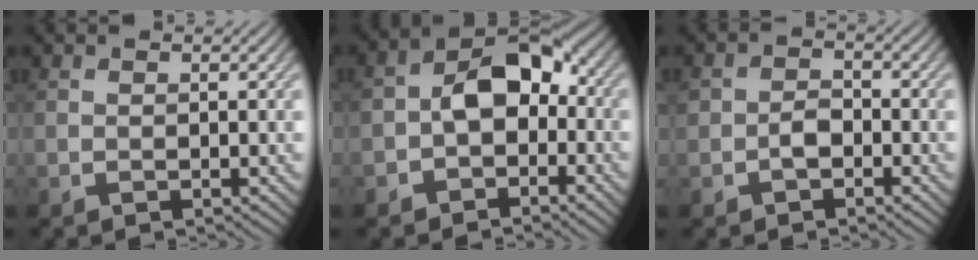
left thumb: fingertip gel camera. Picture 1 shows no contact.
{"total": 7.2, "force": [-1.3, 4.8, 5.2], "torque": [-0.070, 0.013, -0.038]}
{"total": 2.1, "force": [-0.9, 1.5, 1.0], "torque": [-0.015, 0.009, -0.022]}